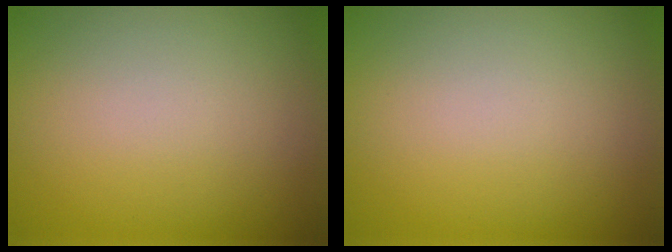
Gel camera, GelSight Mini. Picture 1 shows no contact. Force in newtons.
{"total": 0.0}